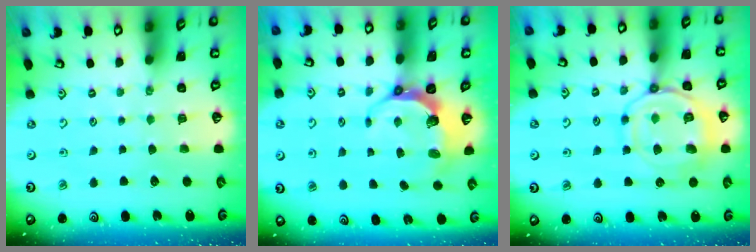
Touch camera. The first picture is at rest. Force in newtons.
{"total": 8.1, "press": 6.8, "slide": 4.4}
{"total": 13.9, "press": 13.9, "slide": 1.4}